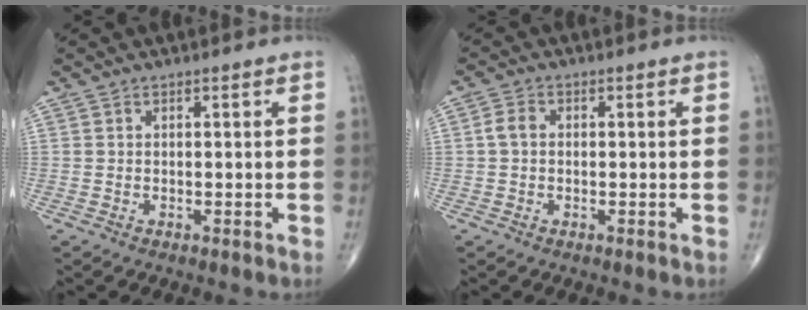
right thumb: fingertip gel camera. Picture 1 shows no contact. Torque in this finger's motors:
{"motor_torque": [-0.31, 0.31, 0.00, -0.07, 0.03]}